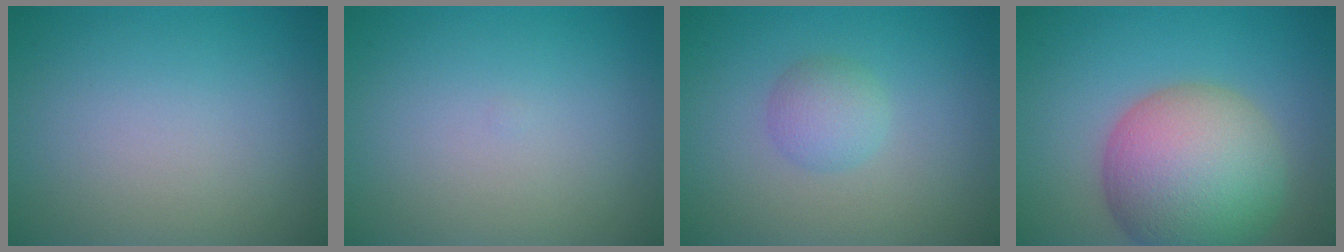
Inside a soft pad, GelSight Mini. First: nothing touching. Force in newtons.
{"total": 0.0}
{"total": 2.1, "press": 2.1, "slide": 0.1}
{"total": 11.1, "press": 11.0, "slide": 0.7}